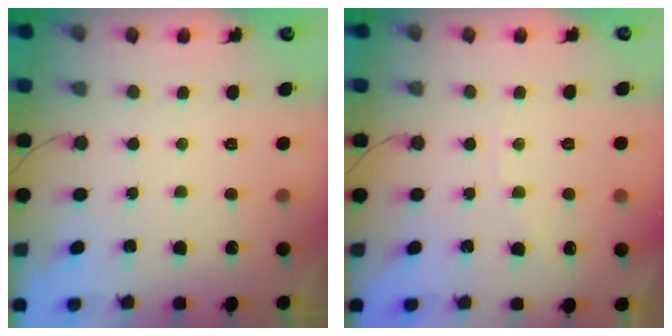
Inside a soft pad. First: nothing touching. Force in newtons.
{"total": 2.7, "press": 2.7, "slide": 0.5}